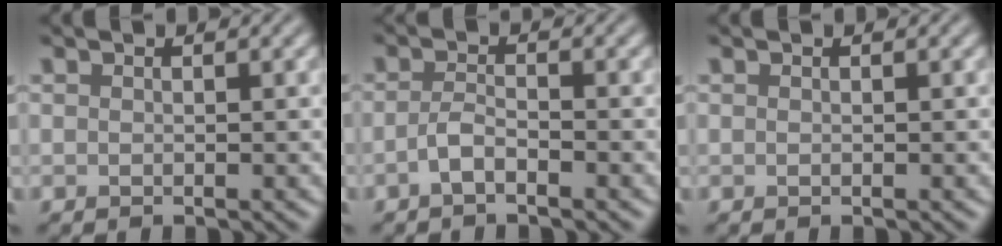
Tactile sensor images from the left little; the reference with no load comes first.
{"total": 1.8, "force": [-1.0, 0.5, 1.4], "torque": [-0.031, 0.003, -0.024]}
{"total": 0.0}